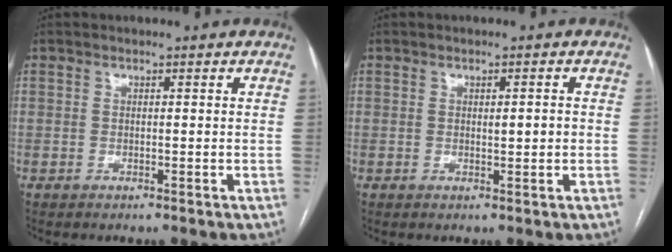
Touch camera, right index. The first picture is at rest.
{"total": 1.6, "force": [0.0, 0.4, 1.6], "torque": [-0.025, 0.001, 0.002]}